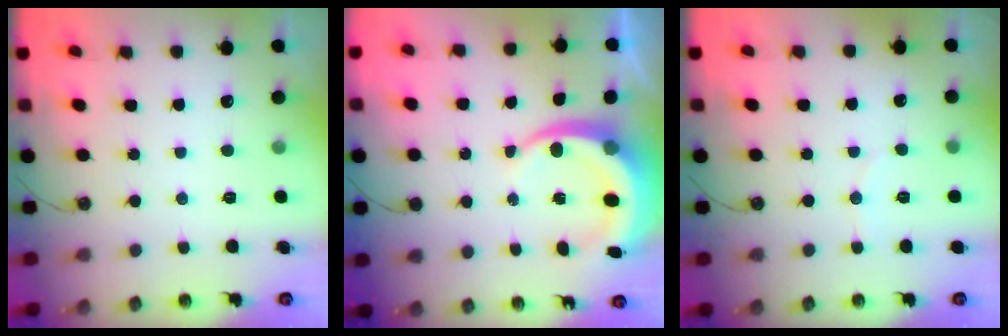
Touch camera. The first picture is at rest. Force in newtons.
{"total": 9.5, "press": 9.2, "slide": 2.3}
{"total": 2.6, "press": 2.6, "slide": 0.2}